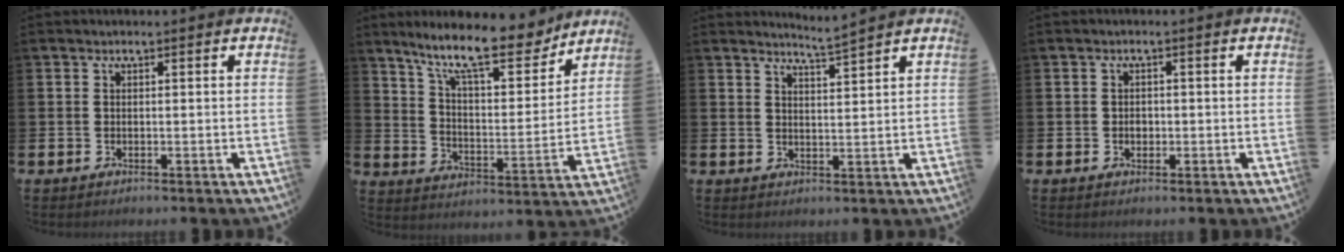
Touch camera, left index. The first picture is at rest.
{"total": 12.7, "force": [10.6, 2.9, 6.3], "torque": [-0.131, -0.062, 0.180]}
{"total": 4.0, "force": [3.9, -0.8, 0.2], "torque": [-0.008, -0.025, 0.068]}
{"total": 1.4, "force": [-0.1, 1.1, 0.8], "torque": [-0.001, 0.001, -0.007]}